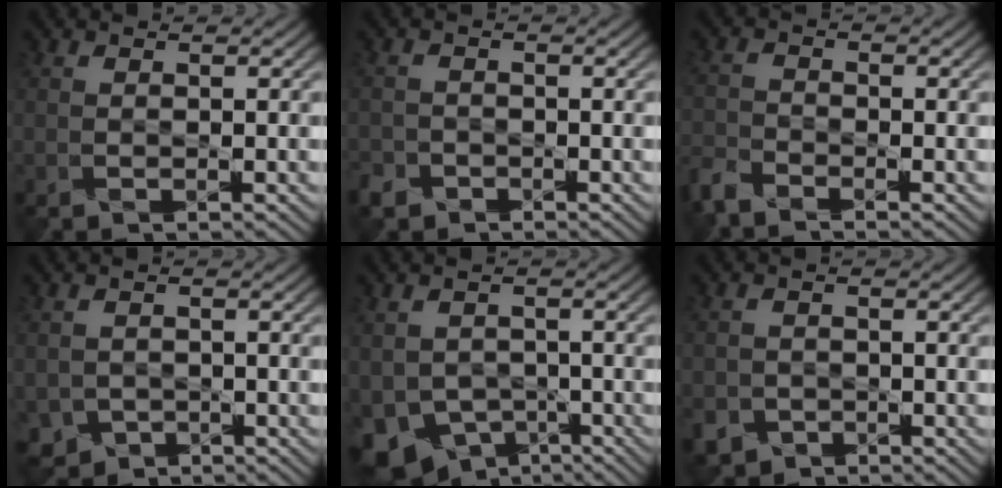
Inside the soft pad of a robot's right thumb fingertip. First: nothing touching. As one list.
[{"total": 2.4, "force": [-1.8, 1.6, 0.5], "torque": [-0.013, -0.006, -0.044]}, {"total": 3.8, "force": [-3.4, 0.9, 1.4], "torque": [-0.035, -0.011, -0.082]}, {"total": 3.1, "force": [-1.5, 2.6, 0.7], "torque": [-0.025, -0.015, -0.030]}, {"total": 8.2, "force": [-4.0, 6.0, 3.8], "torque": [-0.087, -0.031, -0.072]}, {"total": 3.4, "force": [-2.0, 2.7, 0.7], "torque": [-0.017, -0.006, -0.038]}]